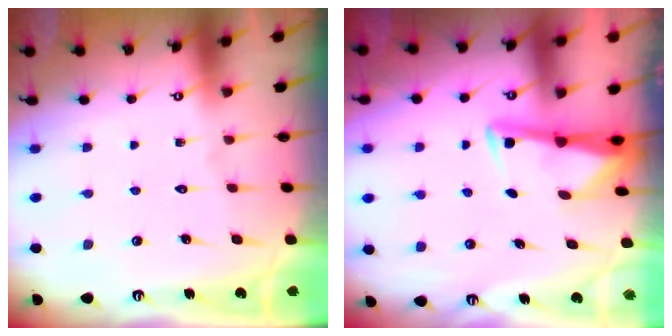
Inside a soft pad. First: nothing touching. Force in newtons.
{"total": 3.1, "press": 3.1, "slide": 0.4}